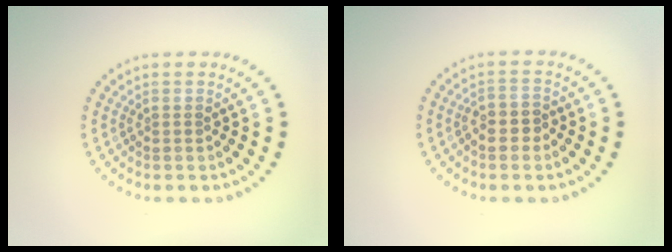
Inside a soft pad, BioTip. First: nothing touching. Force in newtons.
{"total": 2.1, "press": 2.0, "slide": 0.6}